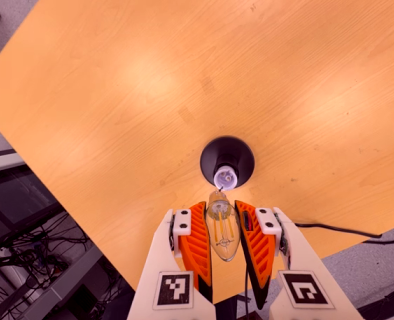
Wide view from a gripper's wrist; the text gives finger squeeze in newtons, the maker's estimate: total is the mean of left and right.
{"total": 20.7, "left": 22.2, "right": 19.2}